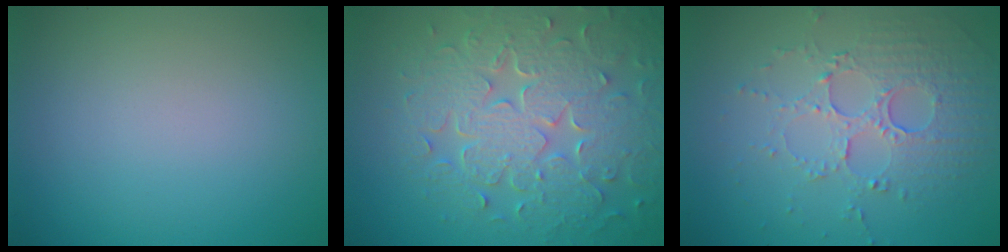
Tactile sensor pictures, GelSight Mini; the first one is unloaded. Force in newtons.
{"total": 8.4, "press": 6.1, "slide": 5.8}
{"total": 5.3, "press": 3.7, "slide": 3.9}